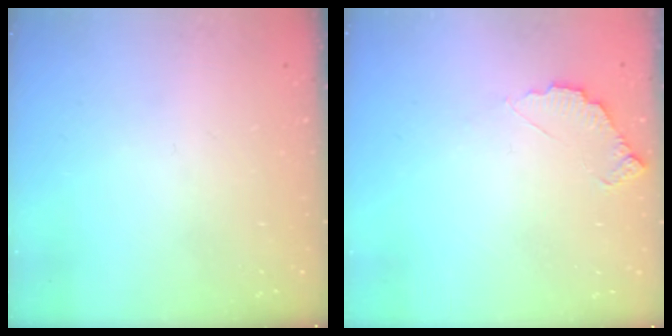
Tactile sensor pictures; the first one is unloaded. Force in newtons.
{"total": 3.7, "press": 3.7, "slide": 0.3}